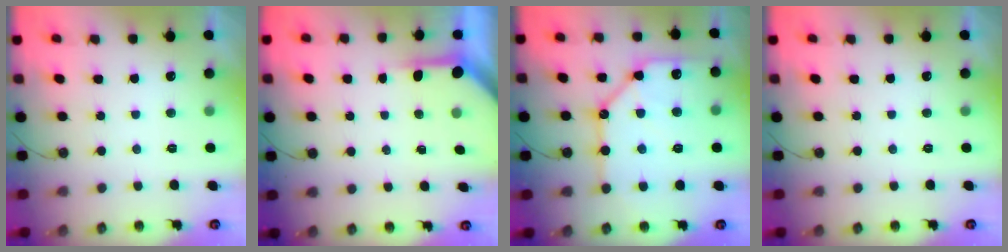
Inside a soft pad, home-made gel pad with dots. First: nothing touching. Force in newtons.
{"total": 3.9, "press": 3.9, "slide": 0.3}
{"total": 15.7, "press": 15.6, "slide": 1.7}
{"total": 0.0}